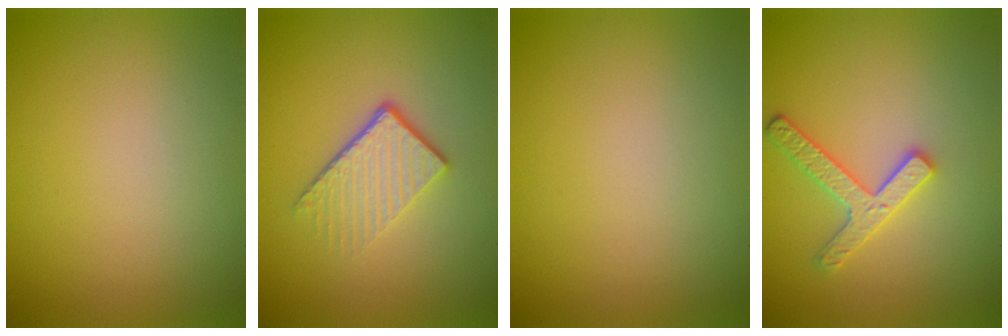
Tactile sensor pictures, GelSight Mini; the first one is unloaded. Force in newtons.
{"total": 3.9, "press": 2.6, "slide": 2.9}
{"total": 0.0}
{"total": 2.9, "press": 2.8, "slide": 0.6}